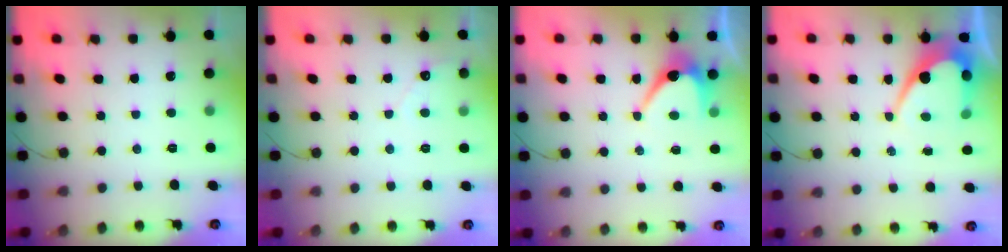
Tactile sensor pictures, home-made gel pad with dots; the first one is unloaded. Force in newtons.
{"total": 2.2, "press": 2.2, "slide": 0.2}
{"total": 6.5, "press": 6.4, "slide": 0.9}
{"total": 9.6, "press": 9.5, "slide": 0.8}